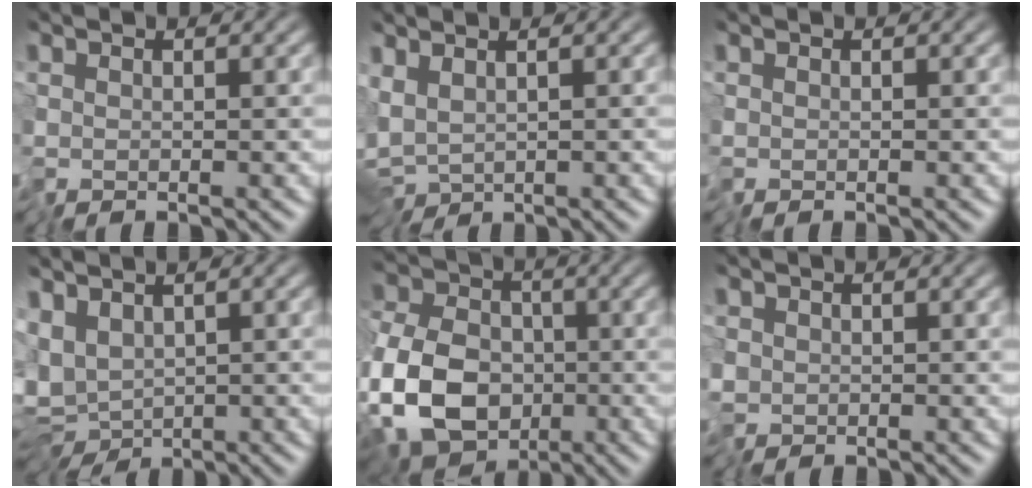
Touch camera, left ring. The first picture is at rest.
{"total": 4.2, "force": [-1.8, 2.2, 3.1], "torque": [-0.057, -0.008, -0.037]}
{"total": 0.0}
{"total": 5.8, "force": [-0.6, 3.9, 4.3], "torque": [-0.080, -0.011, 0.016]}
{"total": 14.0, "force": [-4.5, 10.5, 8.2], "torque": [-0.168, -0.031, -0.117]}
{"total": 1.2, "force": [-0.3, 1.1, 0.3], "torque": [-0.008, 0.001, -0.013]}